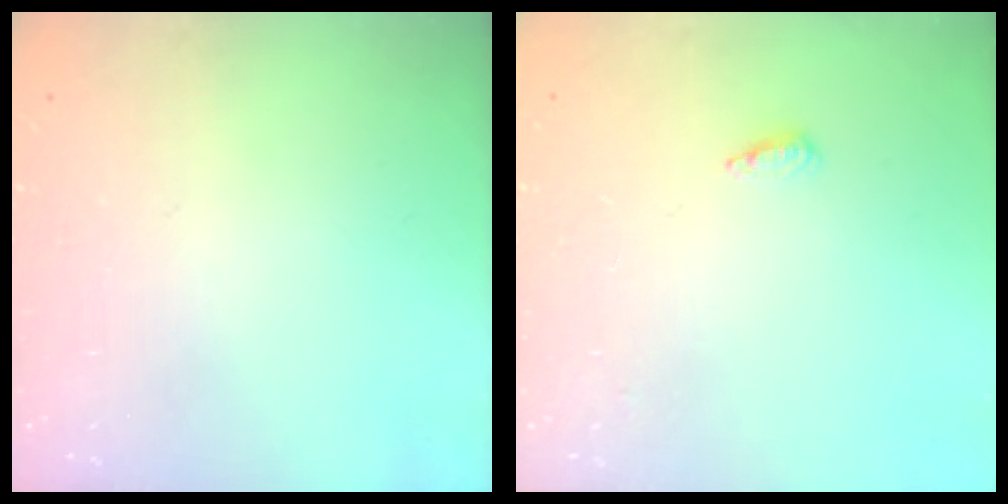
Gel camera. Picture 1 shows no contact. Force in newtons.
{"total": 3.9, "press": 3.8, "slide": 0.6}